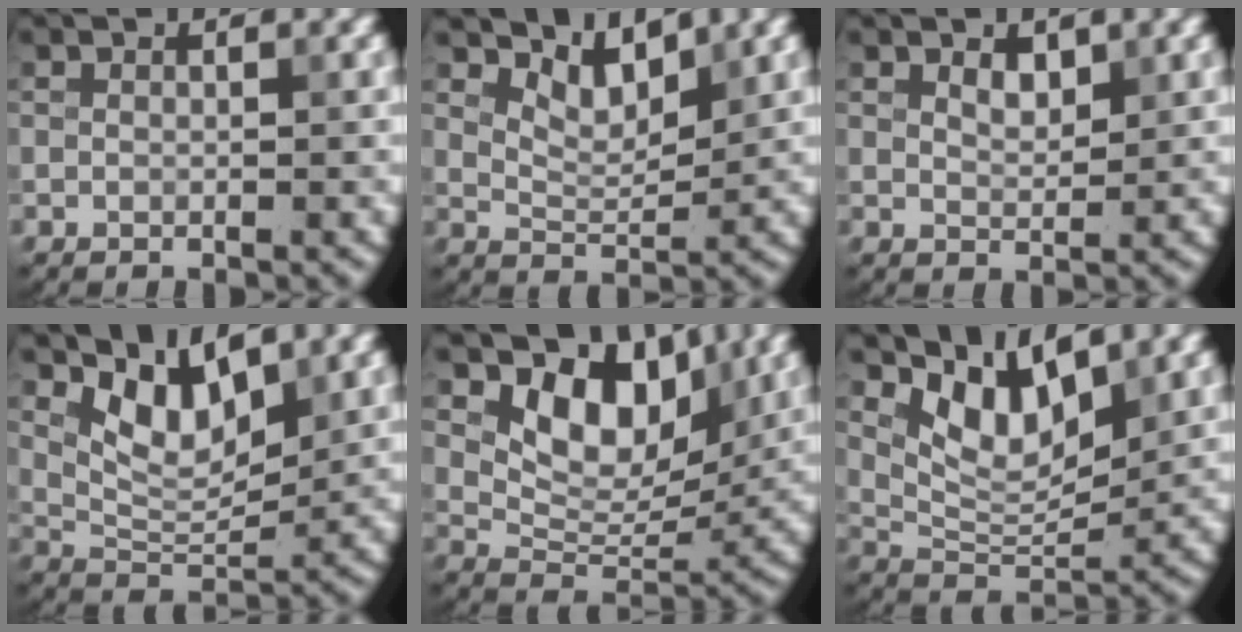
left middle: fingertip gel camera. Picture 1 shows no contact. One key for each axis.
{"total": 3.2, "fx": 2.6, "fy": 1.1, "fz": 1.5, "tx": -0.034, "ty": -0.008, "tz": 0.044}
{"total": 1.5, "fx": 1.0, "fy": 0.7, "fz": 0.8, "tx": -0.015, "ty": -0.001, "tz": 0.020}
{"total": 4.8, "fx": 2.7, "fy": 2.2, "fz": 3.4, "tx": -0.065, "ty": -0.012, "tz": 0.047}
{"total": 7.2, "fx": 3.2, "fy": 4.4, "fz": 4.7, "tx": -0.068, "ty": -0.016, "tz": 0.052}
{"total": 5.7, "fx": 3.3, "fy": 2.6, "fz": 3.9, "tx": -0.073, "ty": -0.011, "tz": 0.059}